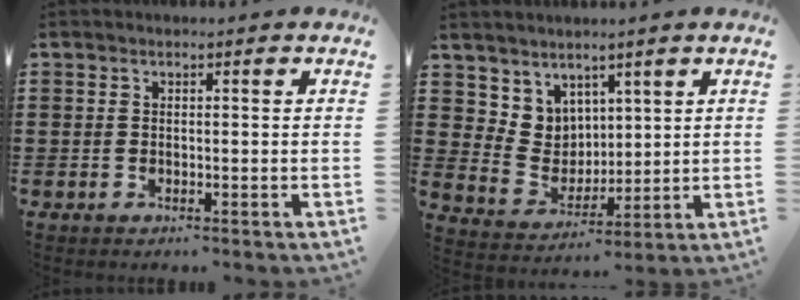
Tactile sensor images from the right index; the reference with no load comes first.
{"total": 5.8, "force": [3.6, 4.6, 0.1], "torque": [-0.033, -0.010, 0.071]}